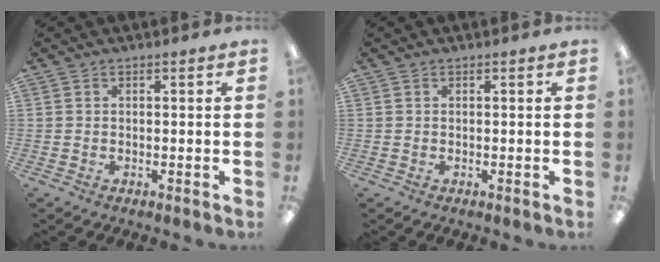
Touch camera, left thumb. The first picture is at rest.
{"total": 0.0}